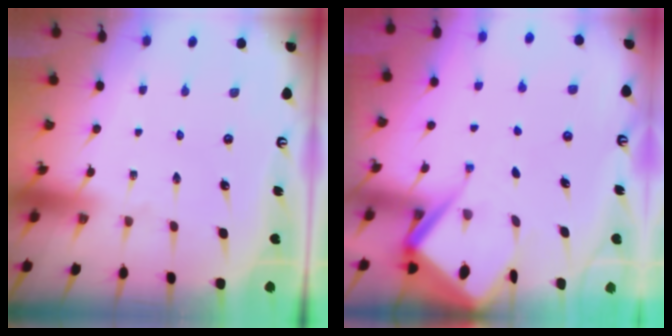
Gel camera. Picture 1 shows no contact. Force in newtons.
{"total": 8.5, "press": 8.5, "slide": 0.8}